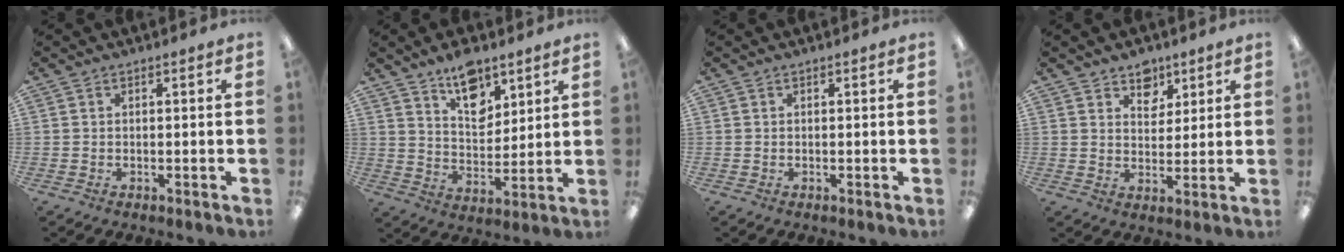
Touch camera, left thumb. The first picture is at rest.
{"total": 10.9, "force": [7.7, 5.8, 5.1], "torque": [-0.066, -0.042, 0.138]}
{"total": 0.0}
{"total": 6.2, "force": [4.5, 4.1, 1.2], "torque": [-0.004, -0.025, 0.079]}